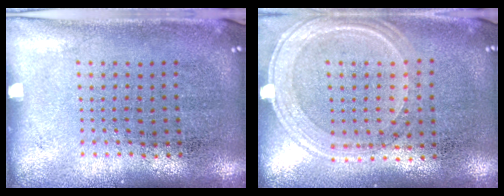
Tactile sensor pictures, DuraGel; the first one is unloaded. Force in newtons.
{"total": 1.2, "press": 1.1, "slide": 0.3}